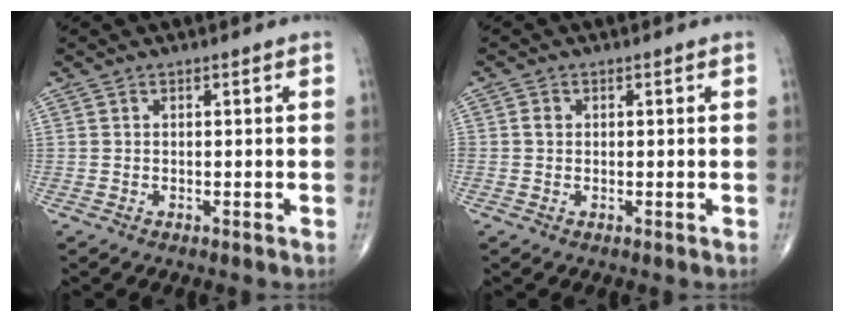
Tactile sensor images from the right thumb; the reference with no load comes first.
{"total": 1.2, "force": [0.1, 1.0, 0.7], "torque": [-0.010, 0.001, 0.000]}